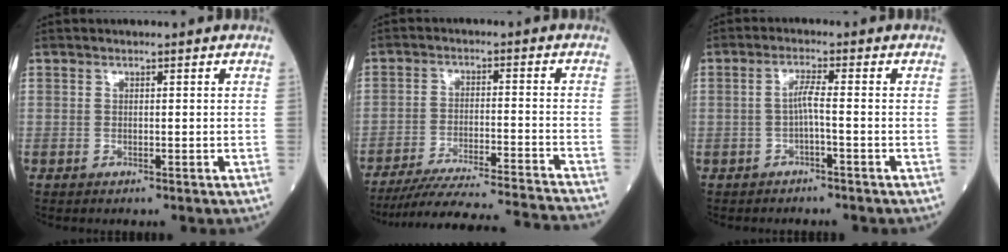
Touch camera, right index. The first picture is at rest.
{"total": 21.6, "force": [-20.2, -1.1, 7.3], "torque": [-0.094, -0.039, -0.285]}
{"total": 2.5, "force": [-0.7, -0.2, 2.4], "torque": [-0.049, 0.006, -0.012]}